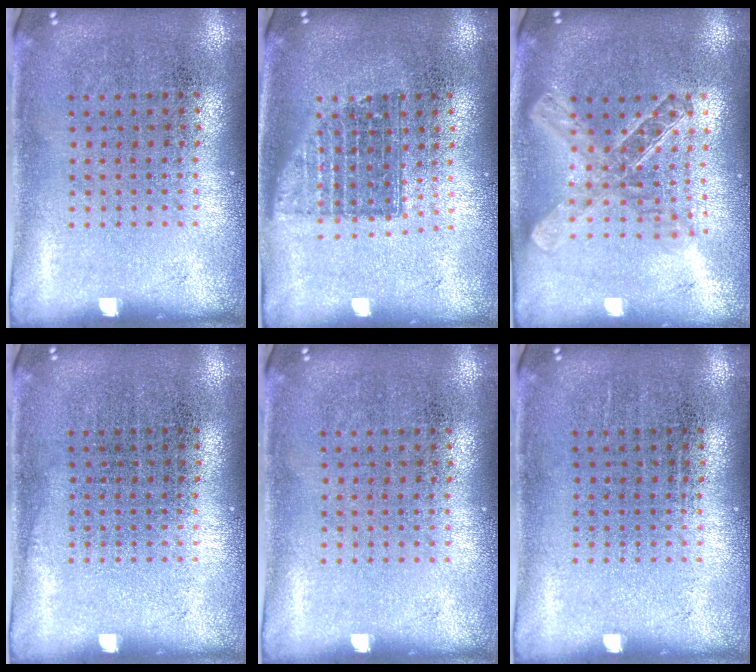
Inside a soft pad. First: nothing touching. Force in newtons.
{"total": 1.4, "press": 1.1, "slide": 0.8}
{"total": 2.1, "press": 1.7, "slide": 1.2}
{"total": 0.0}
{"total": 0.0}
{"total": 0.0}